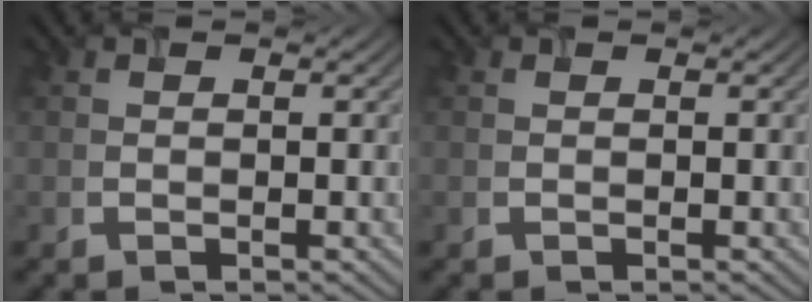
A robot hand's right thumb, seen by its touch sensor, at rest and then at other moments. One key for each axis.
{"total": 0.0}